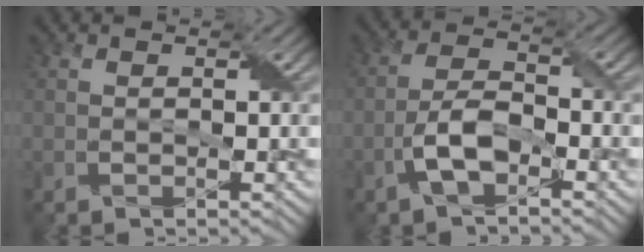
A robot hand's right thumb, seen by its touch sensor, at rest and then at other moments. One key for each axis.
{"total": 5.4, "fx": -2.7, "fy": 2.2, "fz": 4.2, "tx": -0.088, "ty": 0.010, "tz": -0.060}